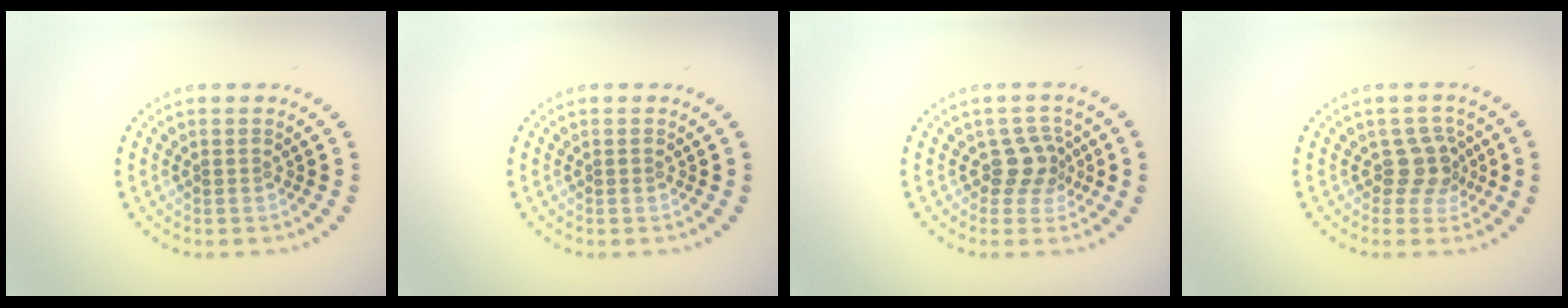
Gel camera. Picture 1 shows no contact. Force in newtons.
{"total": 0.0}
{"total": 2.5, "press": 1.9, "slide": 1.6}
{"total": 2.6, "press": 1.9, "slide": 1.8}